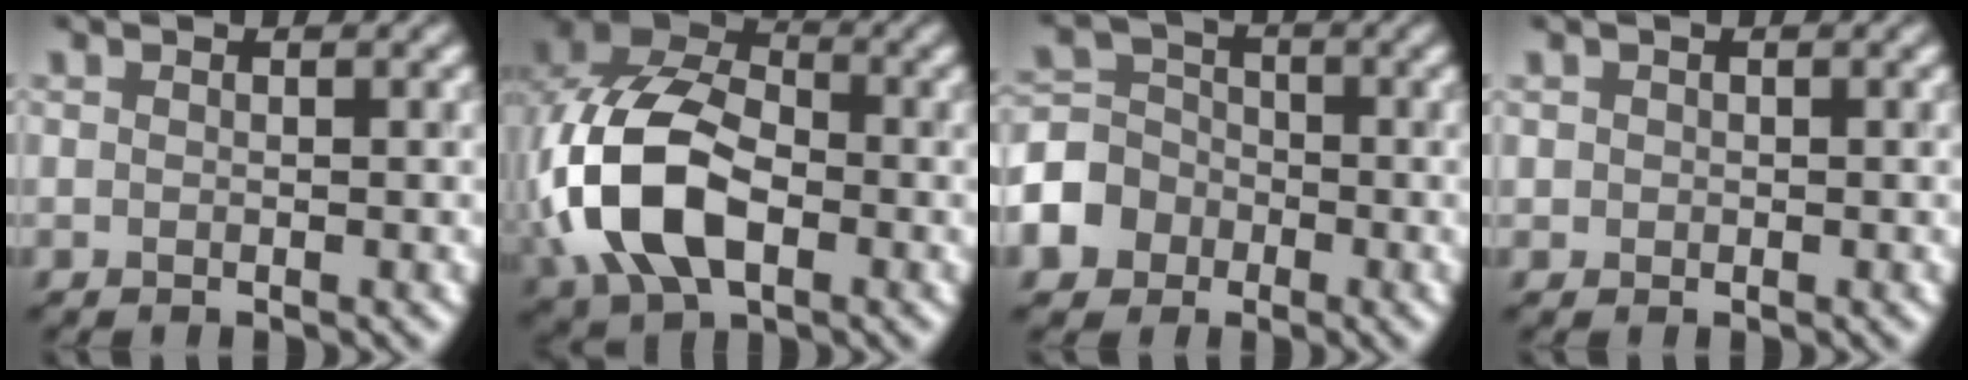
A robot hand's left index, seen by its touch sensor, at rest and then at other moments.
{"total": 11.8, "force": [-2.4, 7.8, 8.5], "torque": [-0.205, -0.005, -0.057]}
{"total": 6.4, "force": [-2.7, 5.5, 1.9], "torque": [-0.034, -0.004, -0.077]}
{"total": 0.7, "force": [0.1, 0.7, 0.1], "torque": [0.006, -0.003, 0.001]}